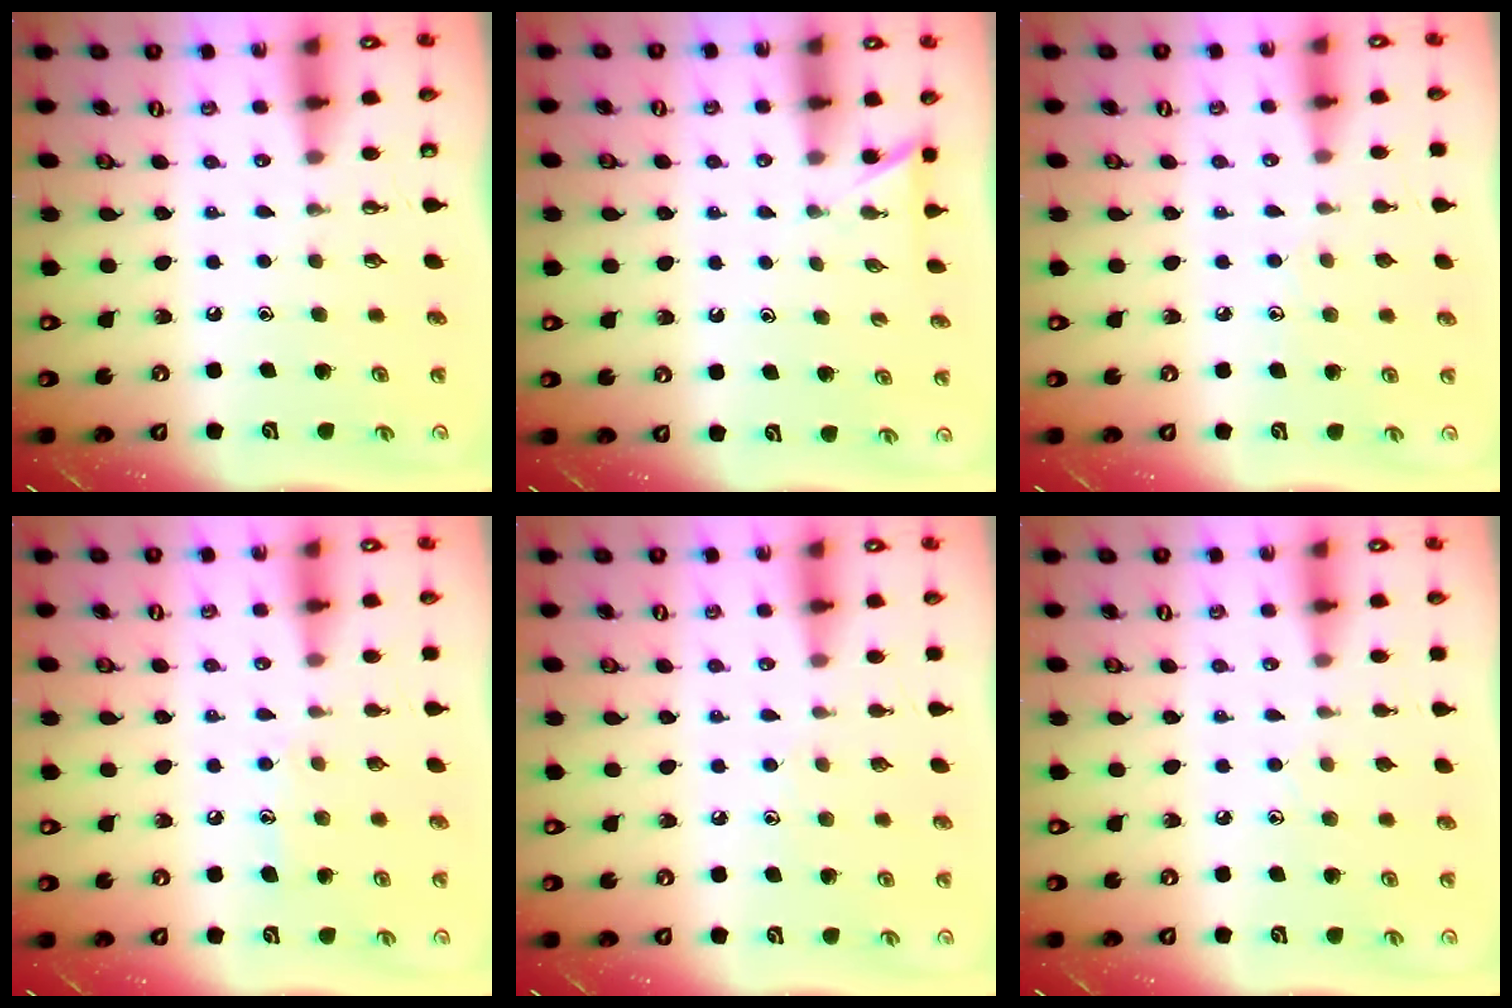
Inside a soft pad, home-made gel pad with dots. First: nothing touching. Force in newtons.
{"total": 2.3, "press": 2.3, "slide": 0.2}
{"total": 4.2, "press": 4.2, "slide": 0.4}
{"total": 6.5, "press": 6.5, "slide": 0.6}
{"total": 4.4, "press": 4.4, "slide": 0.5}
{"total": 4.6, "press": 4.5, "slide": 0.5}